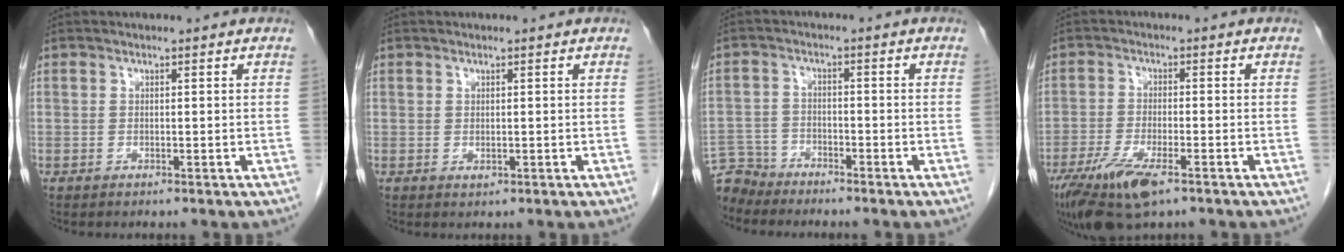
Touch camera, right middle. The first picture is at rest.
{"total": 0.6, "force": [-0.1, 0.4, 0.4], "torque": [-0.008, -0.001, 0.002]}
{"total": 5.5, "force": [-5.4, 1.2, -0.5], "torque": [0.010, -0.004, -0.105]}
{"total": 9.5, "force": [-5.8, 2.4, 7.1], "torque": [-0.135, -0.020, -0.100]}